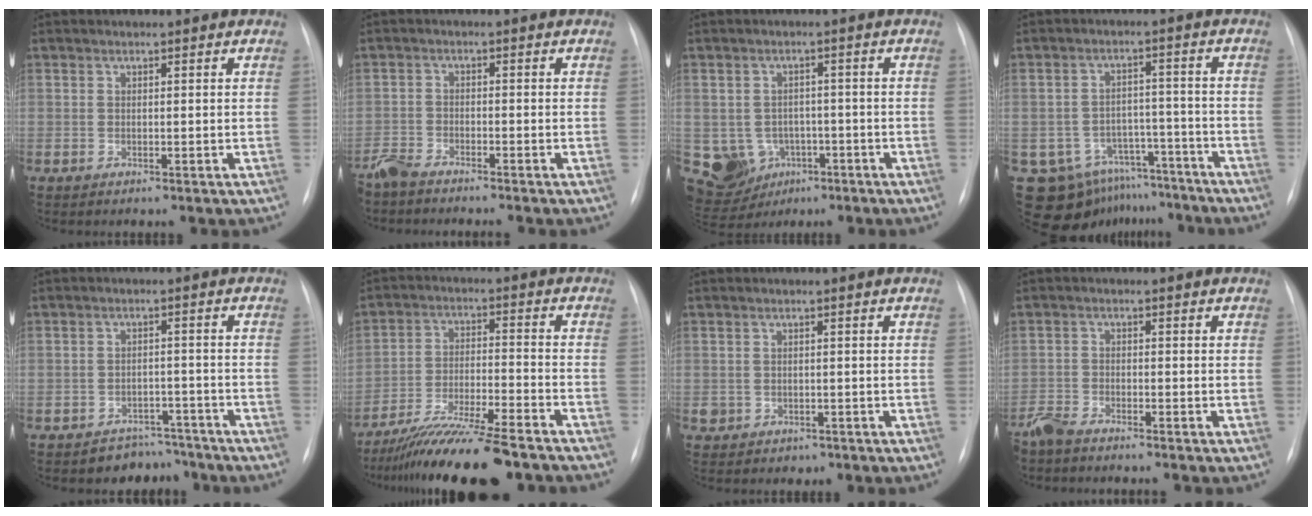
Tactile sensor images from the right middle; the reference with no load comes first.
{"total": 4.3, "force": [-4.1, 0.2, 1.4], "torque": [-0.021, -0.014, -0.075]}
{"total": 10.3, "force": [-3.6, 9.1, 3.2], "torque": [-0.075, 0.017, -0.040]}
{"total": 12.6, "force": [-9.7, 7.8, 2.0], "torque": [-0.032, 0.039, -0.128]}
{"total": 4.8, "force": [-4.1, 2.5, -0.7], "torque": [0.021, 0.026, -0.058]}
{"total": 14.4, "force": [-12.2, 0.4, 7.7], "torque": [-0.128, -0.021, -0.203]}
{"total": 2.4, "force": [-1.0, 2.2, 0.4], "torque": [-0.006, 0.009, -0.007]}
{"total": 4.0, "force": [-3.7, 0.5, 1.3], "torque": [-0.022, -0.012, -0.070]}